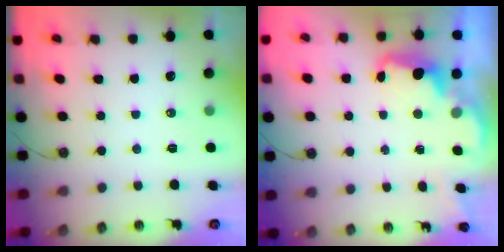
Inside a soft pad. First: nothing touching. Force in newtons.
{"total": 2.6, "press": 2.5, "slide": 0.5}